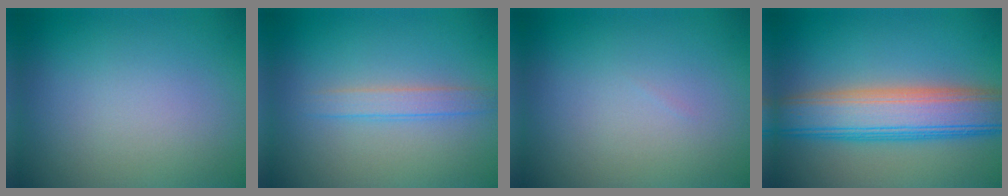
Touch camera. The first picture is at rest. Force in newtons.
{"total": 1.8, "press": 1.7, "slide": 0.2}
{"total": 0.0}
{"total": 8.1, "press": 8.1, "slide": 0.5}